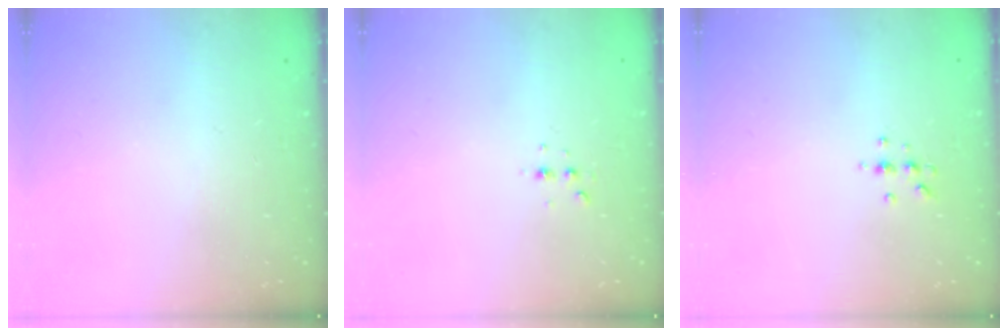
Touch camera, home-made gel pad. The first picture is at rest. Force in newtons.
{"total": 2.8, "press": 2.8, "slide": 0.7}
{"total": 4.9, "press": 4.9, "slide": 0.7}